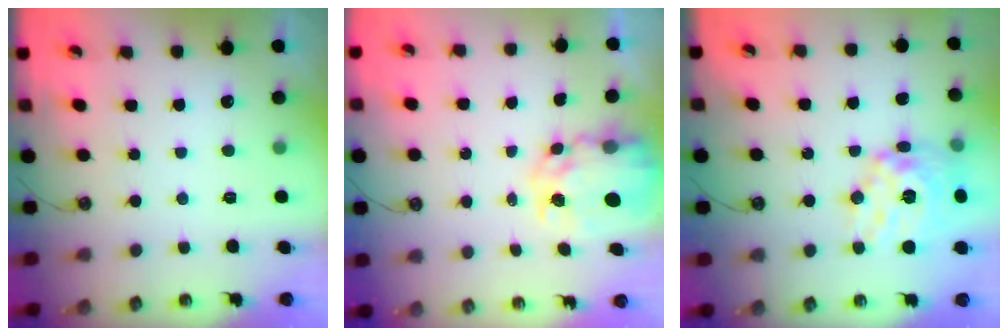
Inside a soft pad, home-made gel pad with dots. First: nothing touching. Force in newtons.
{"total": 8.4, "press": 8.4, "slide": 0.6}
{"total": 18.5, "press": 18.5, "slide": 1.6}